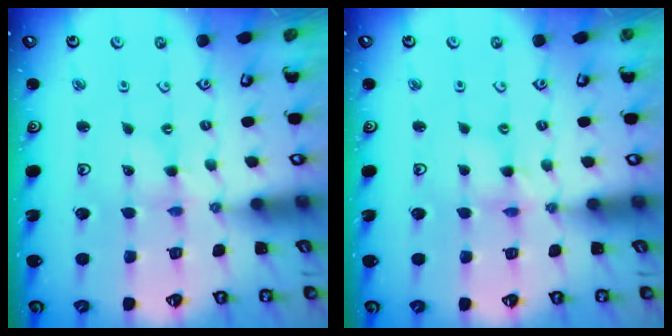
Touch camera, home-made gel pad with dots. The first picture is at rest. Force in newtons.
{"total": 3.2, "press": 3.2, "slide": 0.3}